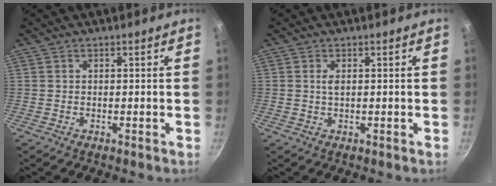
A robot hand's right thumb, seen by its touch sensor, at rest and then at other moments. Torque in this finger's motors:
{"motor_torque": [0.49, 0.24, 0.42, 0.03, 0.03]}